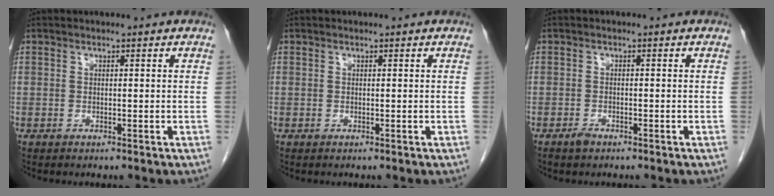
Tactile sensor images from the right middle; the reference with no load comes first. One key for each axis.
{"total": 0.0}
{"total": 1.2, "fx": -1.0, "fy": 0.5, "fz": 0.5, "tx": -0.013, "ty": -0.001, "tz": -0.016}